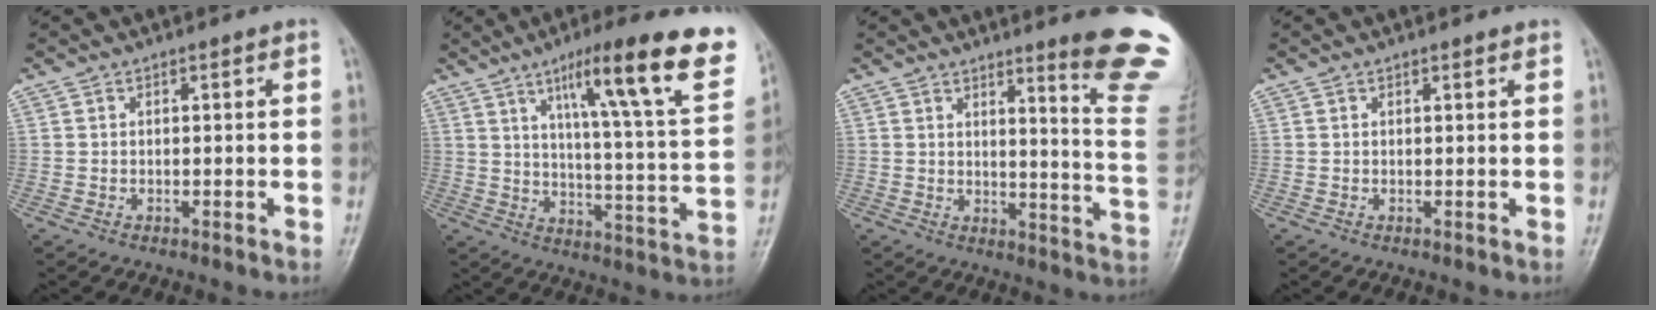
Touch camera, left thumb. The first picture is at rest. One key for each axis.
{"total": 23.0, "fx": 12.3, "fy": 3.2, "fz": 19.2, "tx": -0.250, "ty": -0.035, "tz": 0.180}
{"total": 15.0, "fx": 10.7, "fy": 0.7, "fz": 10.5, "tx": -0.106, "ty": -0.097, "tz": 0.126}
{"total": 0.8, "fx": 0.7, "fy": 0.1, "fz": 0.4, "tx": -0.006, "ty": 0.000, "tz": 0.009}